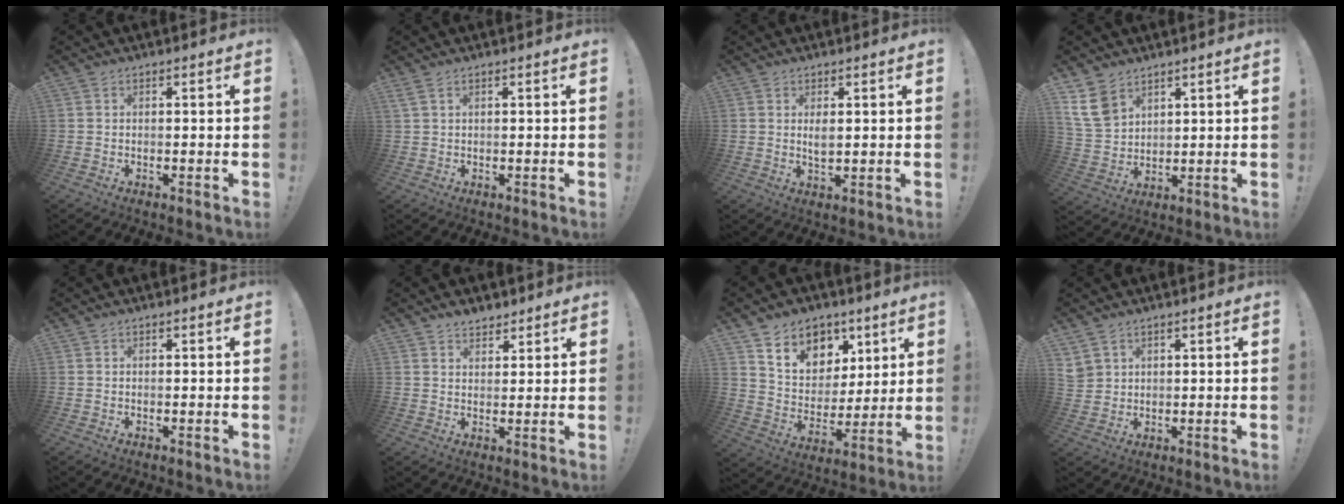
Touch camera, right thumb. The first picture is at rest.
{"total": 2.0, "force": [1.1, 0.6, 1.6], "torque": [-0.037, 0.003, 0.021]}
{"total": 2.7, "force": [0.9, 1.2, 2.2], "torque": [-0.025, -0.008, 0.012]}
{"total": 10.1, "force": [6.5, 6.3, 4.5], "torque": [-0.089, -0.029, 0.129]}
{"total": 0.0}
{"total": 4.0, "force": [3.5, 1.9, 0.6], "torque": [0.001, -0.023, 0.063]}
{"total": 11.9, "force": [7.5, 8.7, 3.1], "torque": [-0.055, -0.052, 0.147]}
{"total": 4.0, "force": [2.7, 2.7, 1.0], "torque": [-0.016, -0.015, 0.054]}